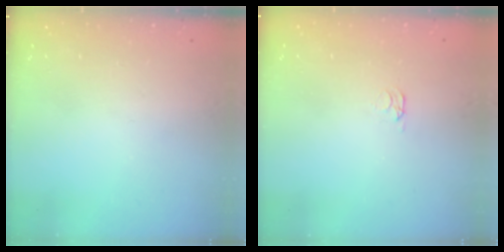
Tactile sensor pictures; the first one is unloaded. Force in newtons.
{"total": 1.6, "press": 1.6, "slide": 0.4}